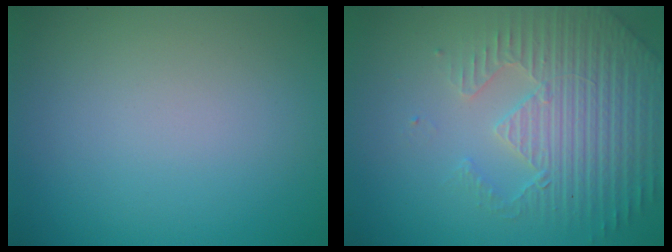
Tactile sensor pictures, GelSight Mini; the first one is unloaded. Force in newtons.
{"total": 4.7, "press": 4.4, "slide": 1.4}